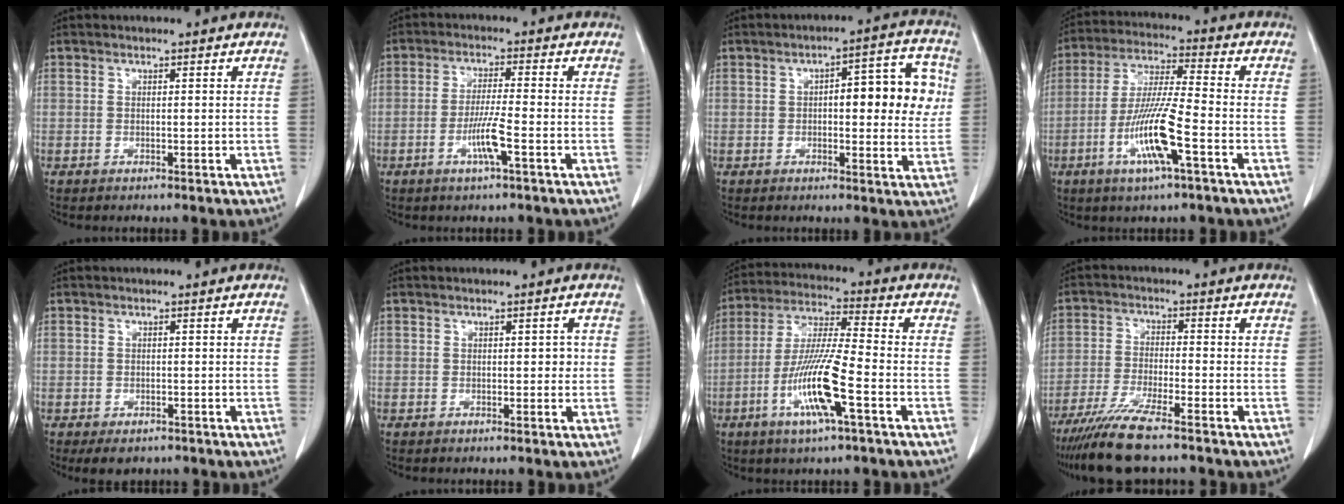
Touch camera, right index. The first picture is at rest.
{"total": 5.3, "force": [-2.1, -0.3, 4.9], "torque": [-0.095, -0.008, -0.043]}
{"total": 10.8, "force": [1.3, 3.6, 10.1], "torque": [-0.121, 0.028, 0.016]}
{"total": 11.6, "force": [-4.4, 0.5, 10.7], "torque": [-0.214, -0.009, -0.085]}
{"total": 3.4, "force": [-2.3, 2.1, 1.3], "torque": [-0.013, -0.001, -0.027]}
{"total": 1.3, "force": [0.0, 0.8, 1.1], "torque": [-0.010, 0.007, 0.000]}
{"total": 12.6, "force": [-4.7, 0.6, 11.7], "torque": [-0.237, -0.010, -0.091]}
{"total": 9.5, "force": [-7.4, 0.5, 5.9], "torque": [-0.111, -0.028, -0.132]}